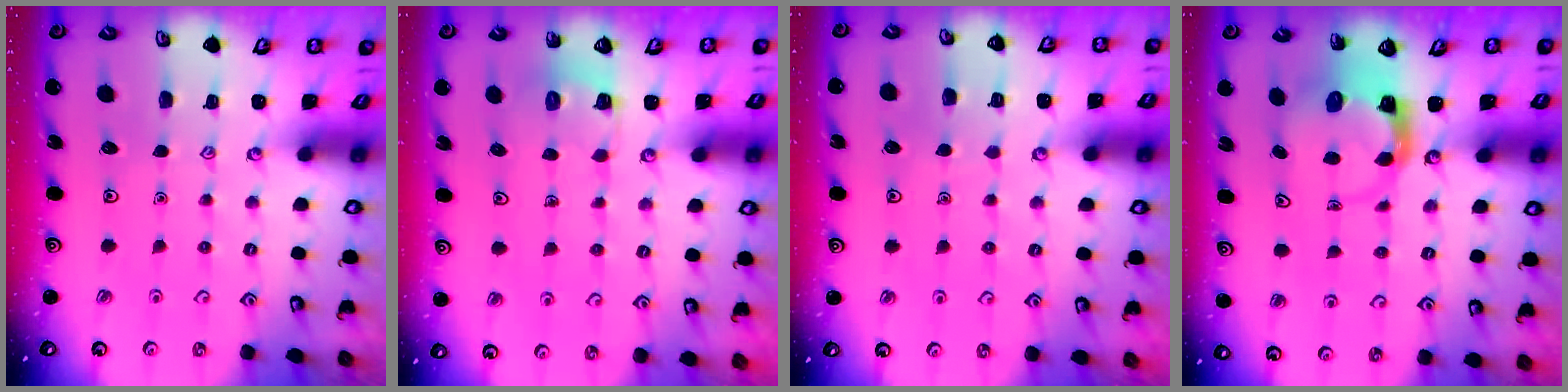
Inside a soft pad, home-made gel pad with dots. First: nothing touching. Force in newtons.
{"total": 3.6, "press": 3.6, "slide": 0.2}
{"total": 3.5, "press": 3.5, "slide": 0.2}
{"total": 3.7, "press": 3.6, "slide": 0.6}